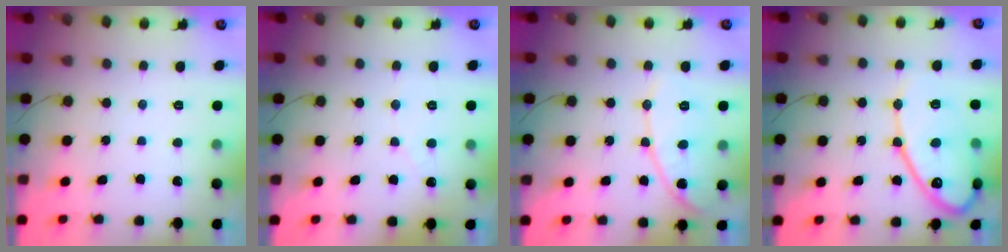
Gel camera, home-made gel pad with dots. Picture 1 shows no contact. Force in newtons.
{"total": 2.1, "press": 2.1, "slide": 0.1}
{"total": 10.2, "press": 10.2, "slide": 0.4}
{"total": 16.1, "press": 16.0, "slide": 1.3}